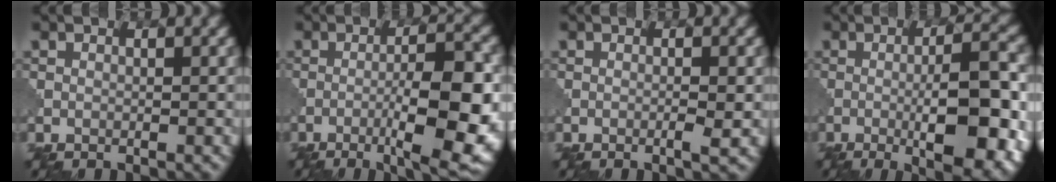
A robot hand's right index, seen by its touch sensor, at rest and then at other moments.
{"total": 9.6, "force": [-3.2, 2.0, 8.8], "torque": [-0.132, -0.002, -0.048]}
{"total": 1.6, "force": [-0.5, 0.0, 1.6], "torque": [-0.027, 0.000, -0.009]}
{"total": 10.9, "force": [-2.7, 2.8, 10.2], "torque": [-0.133, -0.001, -0.036]}